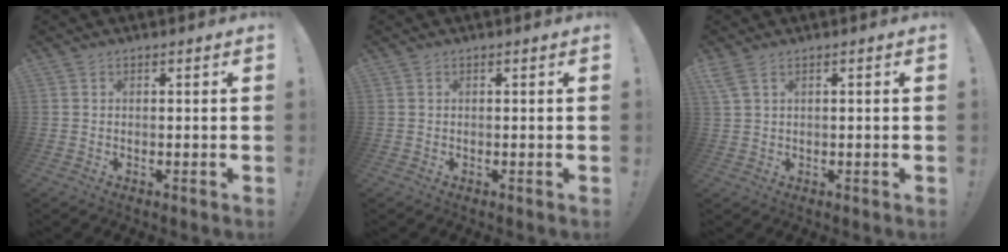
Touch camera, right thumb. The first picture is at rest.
{"total": 0.0}
{"total": 2.9, "force": [1.8, 0.9, 2.1], "torque": [-0.041, -0.004, 0.035]}